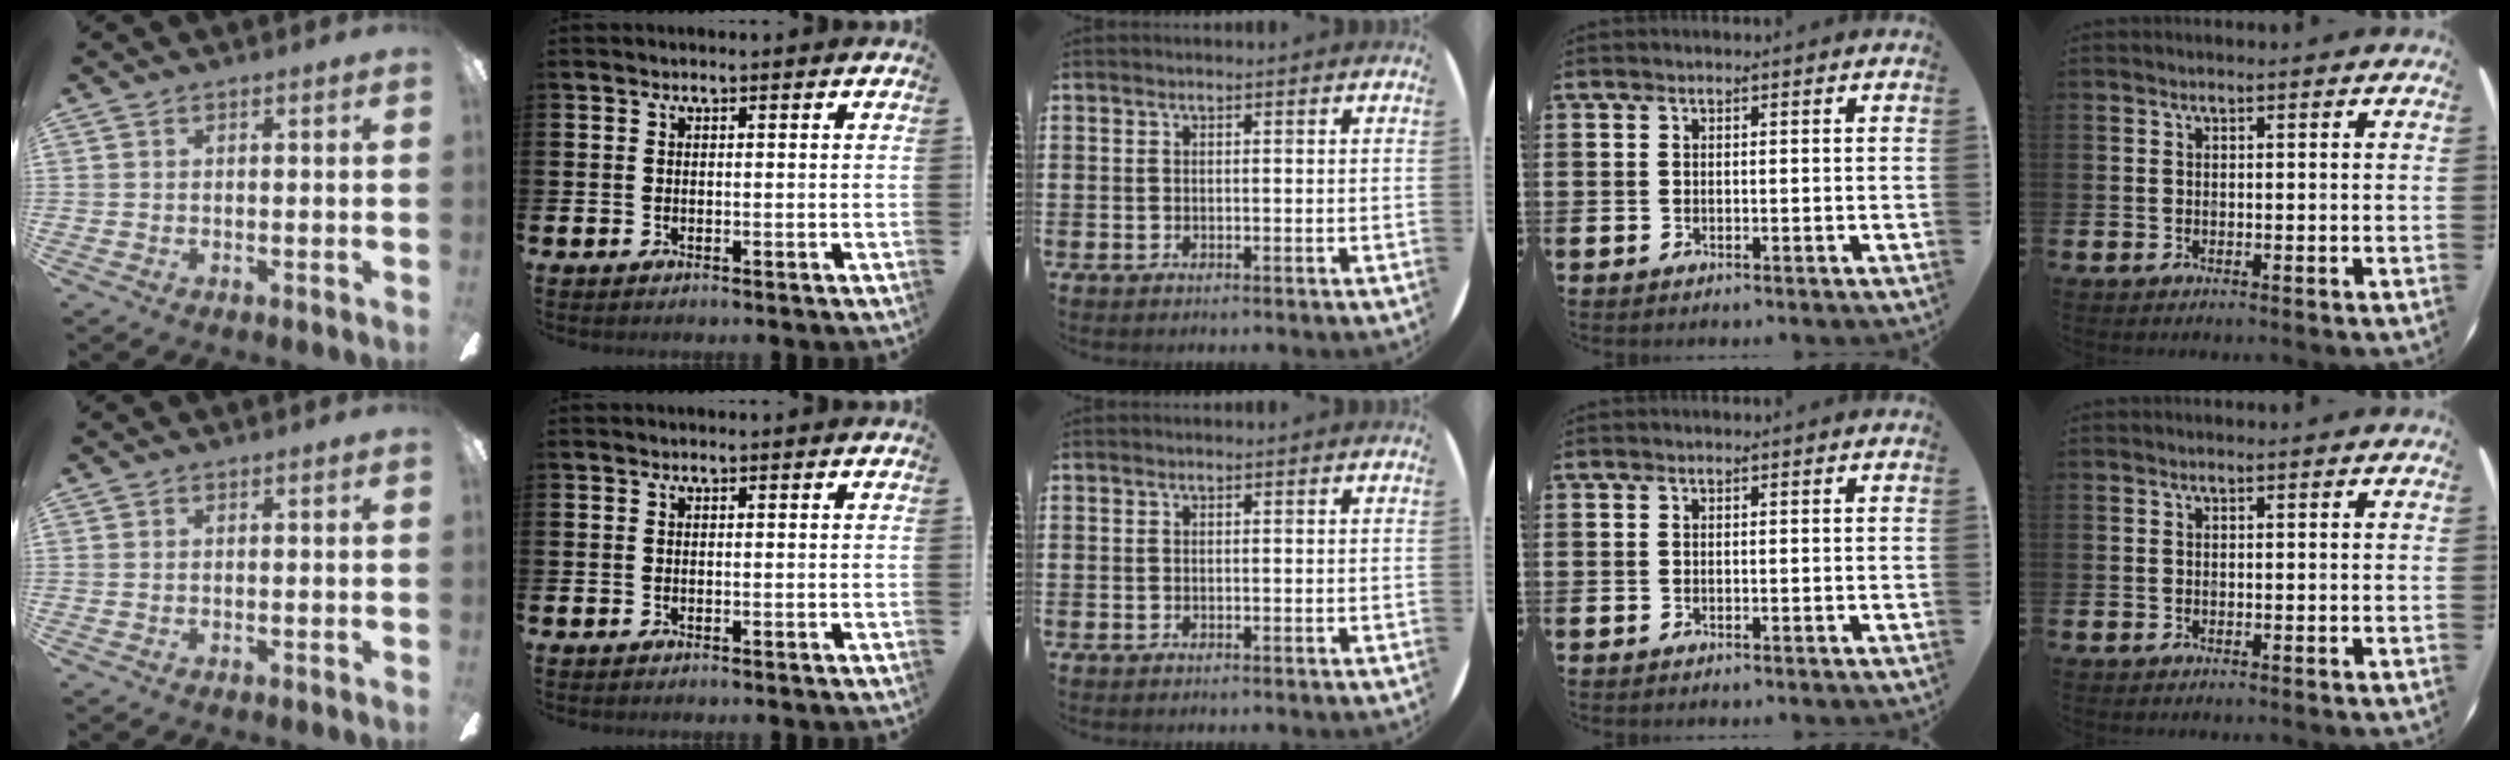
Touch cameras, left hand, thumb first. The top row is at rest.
{}